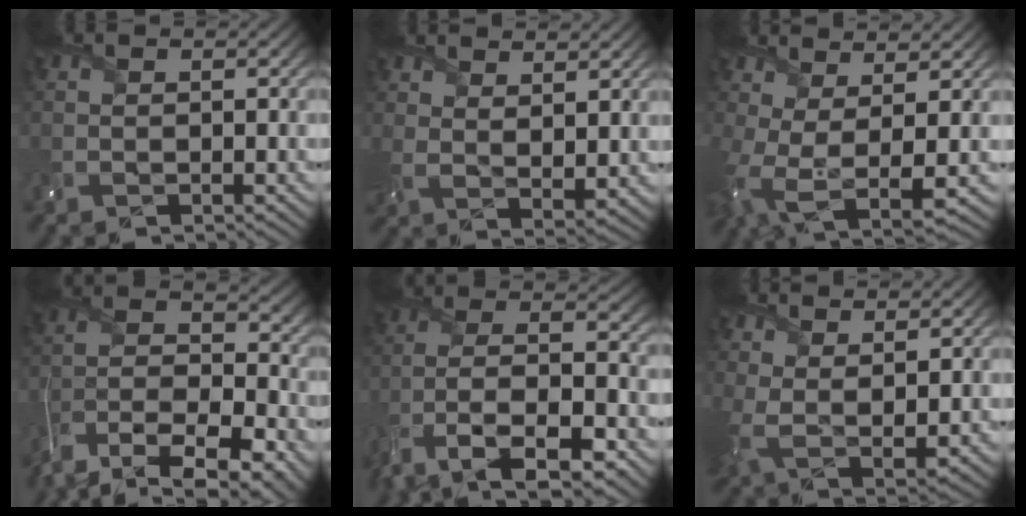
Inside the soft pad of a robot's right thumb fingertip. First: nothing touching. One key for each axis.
{"total": 3.8, "fx": 2.7, "fy": 1.2, "fz": 2.4, "tx": -0.057, "ty": -0.010, "tz": 0.057}
{"total": 5.8, "fx": 0.2, "fy": 2.1, "fz": 5.5, "tx": -0.131, "ty": -0.017, "tz": 0.009}
{"total": 12.9, "fx": -9.0, "fy": 5.7, "fz": 7.3, "tx": -0.163, "ty": -0.028, "tz": -0.145}
{"total": 12.6, "fx": -6.6, "fy": 5.7, "fz": 9.1, "tx": -0.209, "ty": -0.016, "tz": -0.118}
{"total": 5.5, "fx": 3.4, "fy": 1.7, "fz": 4.0, "tx": -0.098, "ty": -0.008, "tz": 0.072}